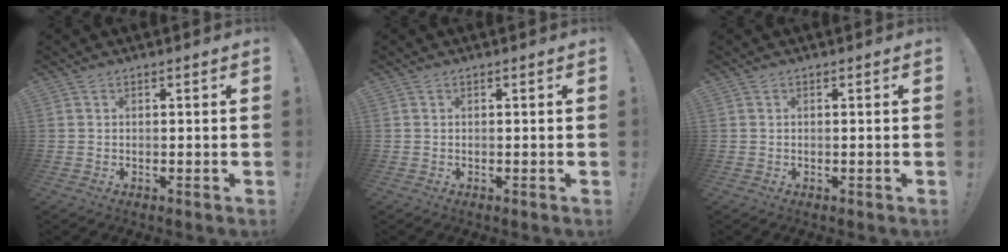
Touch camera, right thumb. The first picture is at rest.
{"total": 0.0}
{"total": 0.0}